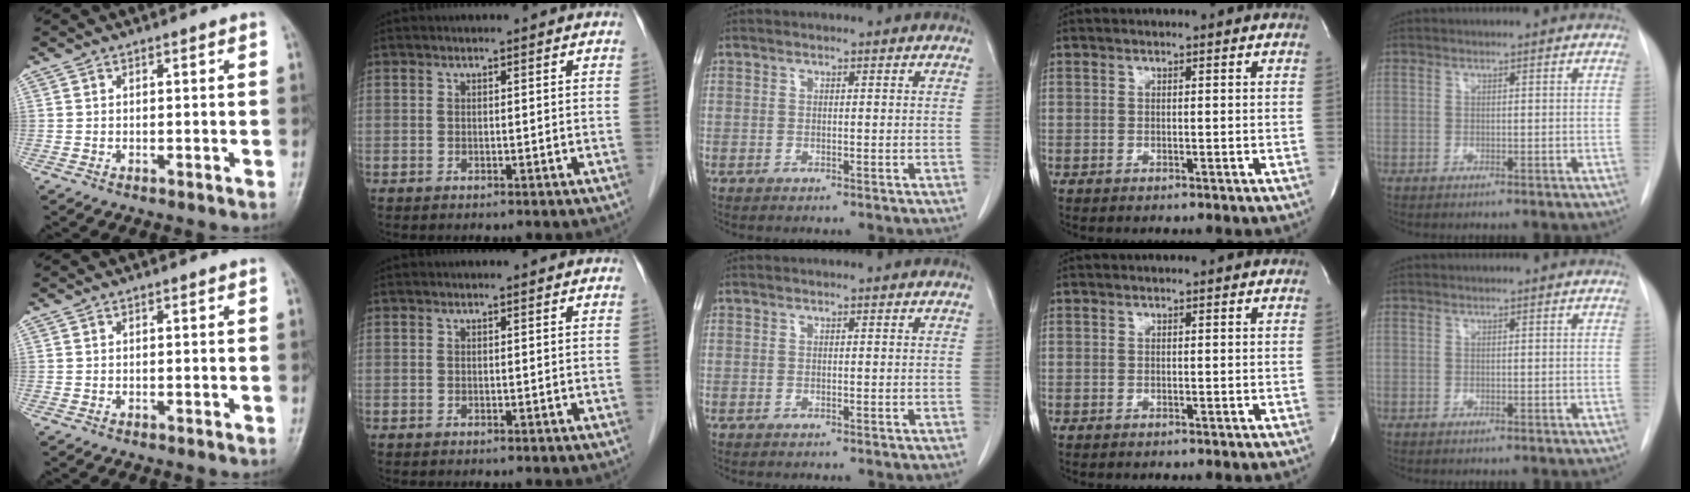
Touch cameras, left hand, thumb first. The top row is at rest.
{}